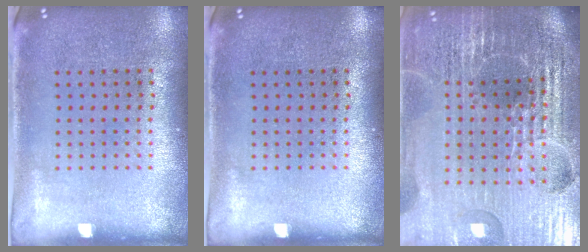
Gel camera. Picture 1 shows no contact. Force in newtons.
{"total": 0.0}
{"total": 6.8, "press": 5.9, "slide": 3.3}